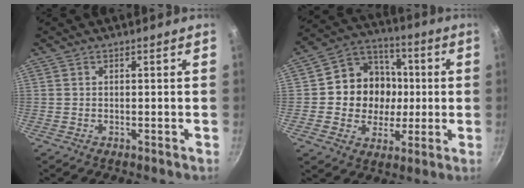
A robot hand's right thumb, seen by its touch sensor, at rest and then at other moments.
{"total": 14.2, "force": [0.3, 12.9, 6.1], "torque": [-0.065, 0.022, -0.005]}